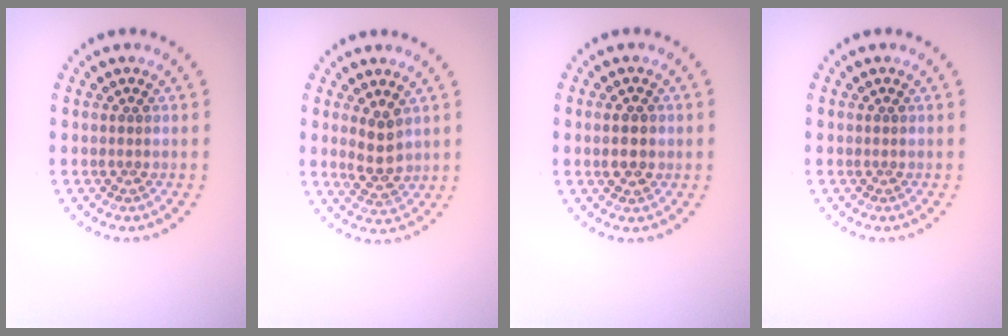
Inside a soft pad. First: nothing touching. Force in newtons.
{"total": 2.7, "press": 2.6, "slide": 0.7}
{"total": 2.7, "press": 2.7, "slide": 0.2}
{"total": 0.0}